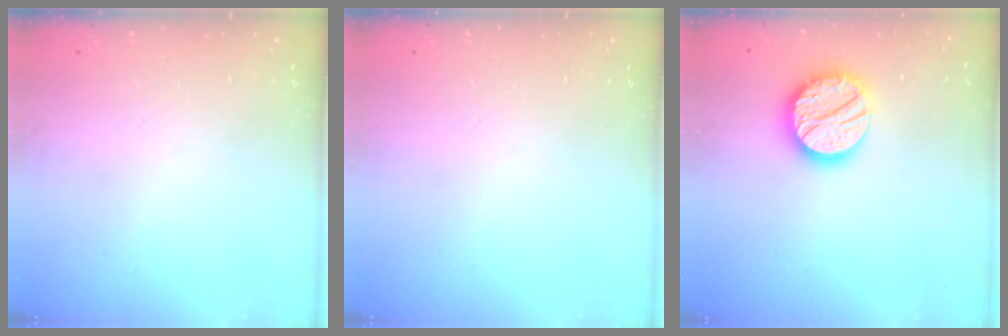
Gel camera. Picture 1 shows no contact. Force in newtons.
{"total": 0.0}
{"total": 16.5, "press": 16.5, "slide": 1.4}